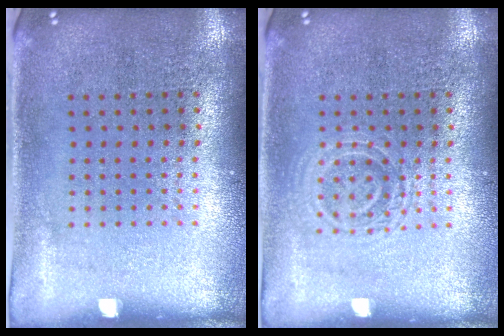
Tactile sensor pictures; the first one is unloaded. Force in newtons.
{"total": 1.8, "press": 1.8, "slide": 0.4}